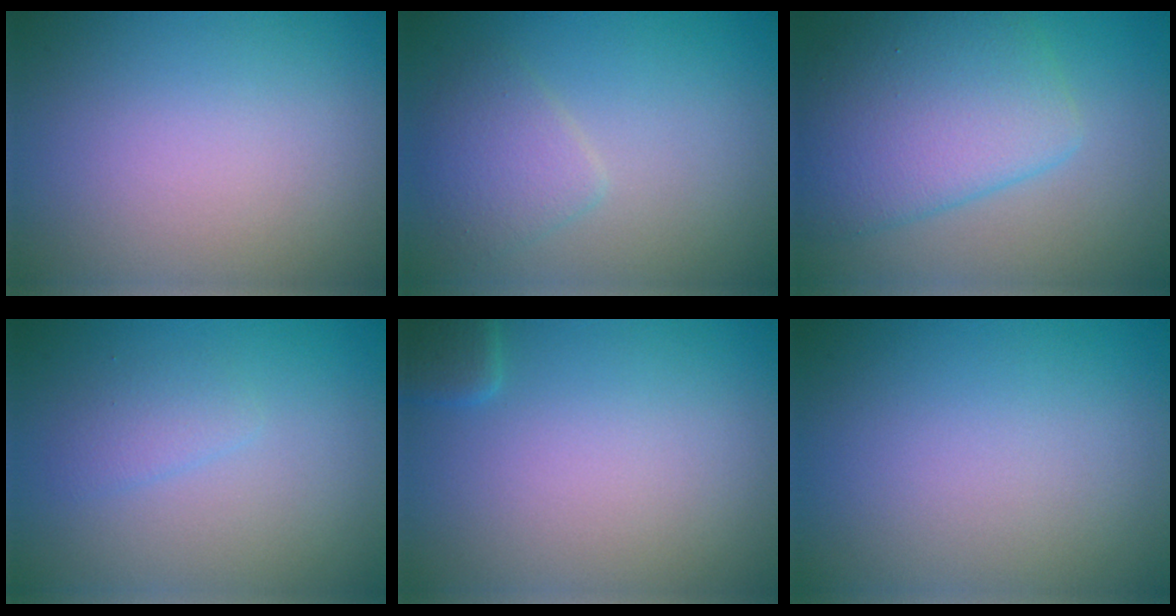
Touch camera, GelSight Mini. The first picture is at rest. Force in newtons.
{"total": 2.6, "press": 2.6, "slide": 0.1}
{"total": 7.1, "press": 7.1, "slide": 0.2}
{"total": 1.4, "press": 1.4, "slide": 0.1}
{"total": 1.6, "press": 1.6, "slide": 0.1}
{"total": 0.0}